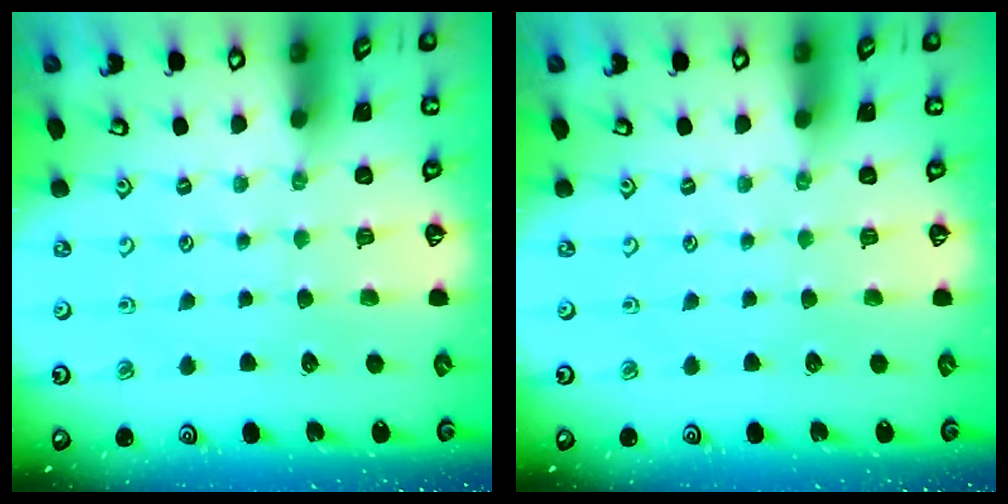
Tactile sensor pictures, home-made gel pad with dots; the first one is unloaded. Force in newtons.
{"total": 0.0}